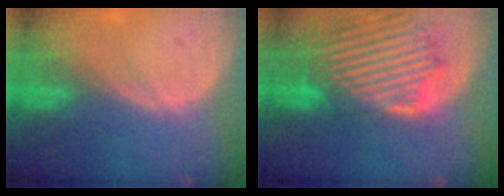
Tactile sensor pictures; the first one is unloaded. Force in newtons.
{"total": 13.5, "press": 11.7, "slide": 6.8}